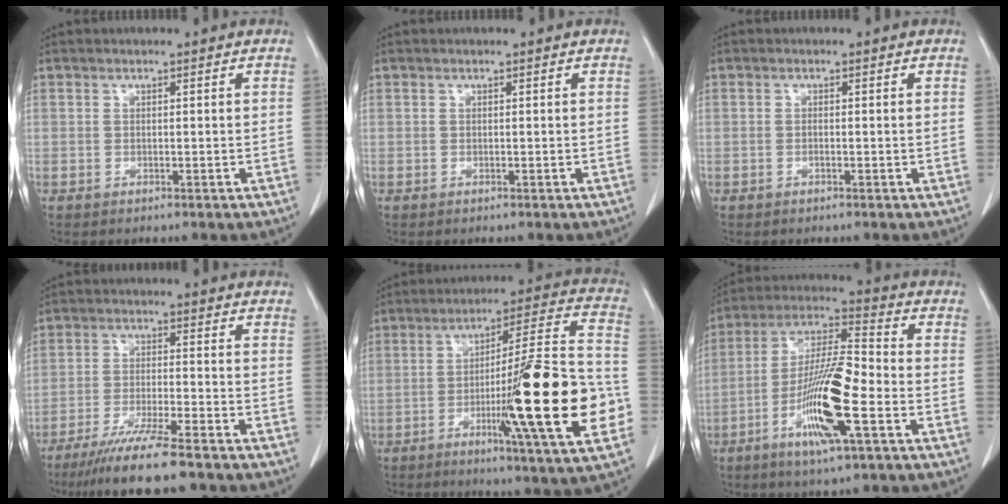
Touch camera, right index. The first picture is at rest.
{"total": 0.0}
{"total": 0.6, "force": [-0.2, 0.0, 0.6], "torque": [-0.012, 0.000, -0.001]}
{"total": 10.9, "force": [-8.7, -0.3, 6.5], "torque": [-0.105, -0.033, -0.146]}
{"total": 23.4, "force": [-5.9, 0.1, 22.7], "torque": [-0.304, -0.007, -0.095]}
{"total": 14.5, "force": [-5.2, 1.5, 13.5], "torque": [-0.260, -0.009, -0.098]}